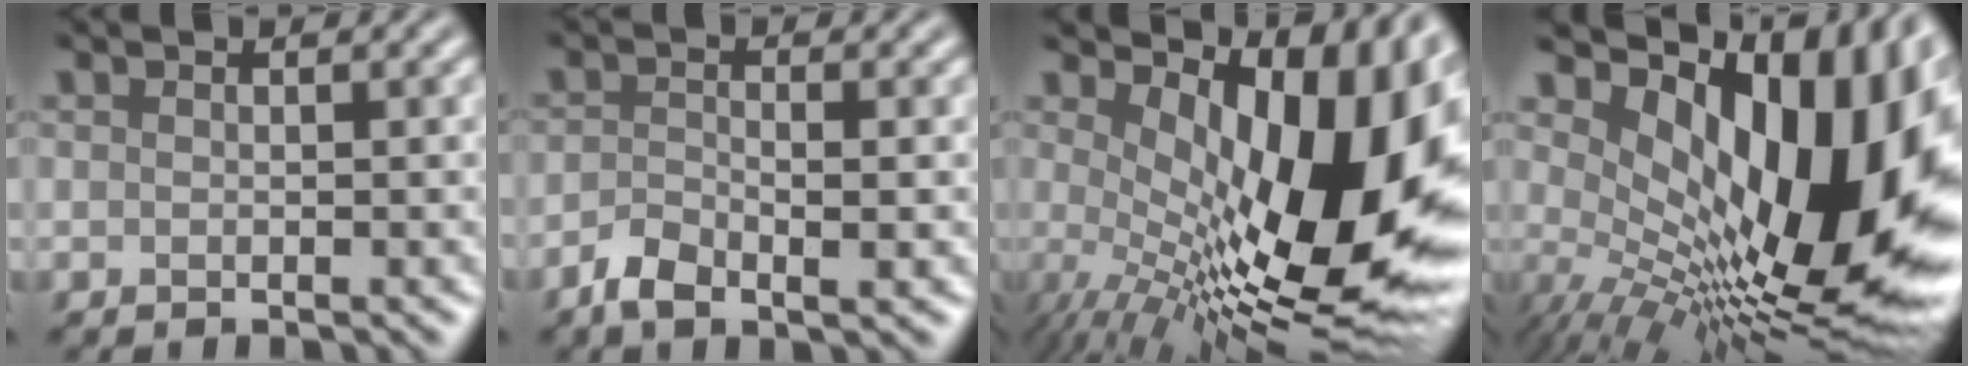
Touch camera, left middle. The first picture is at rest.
{"total": 2.7, "force": [-1.6, 1.0, 1.9], "torque": [-0.042, -0.009, -0.031]}
{"total": 16.0, "force": [1.3, 7.2, 14.2], "torque": [-0.179, -0.012, 0.031]}
{"total": 17.2, "force": [2.6, 8.4, 14.7], "torque": [-0.206, 0.004, 0.042]}